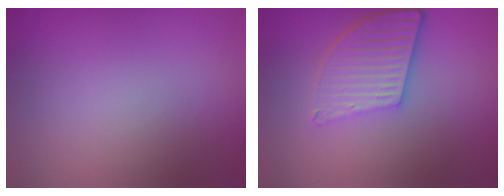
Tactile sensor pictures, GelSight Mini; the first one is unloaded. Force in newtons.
{"total": 5.5, "press": 4.0, "slide": 3.9}